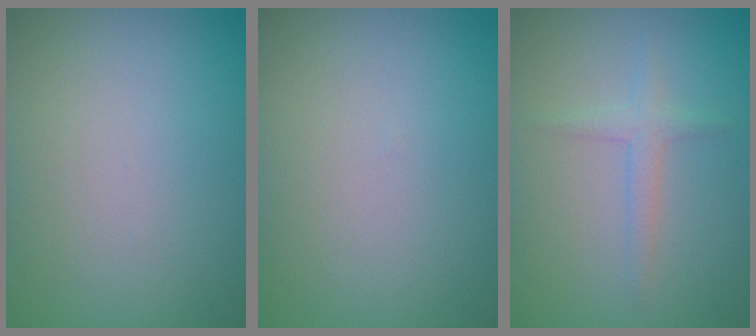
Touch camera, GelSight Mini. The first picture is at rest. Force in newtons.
{"total": 0.0}
{"total": 1.6, "press": 1.6, "slide": 0.1}